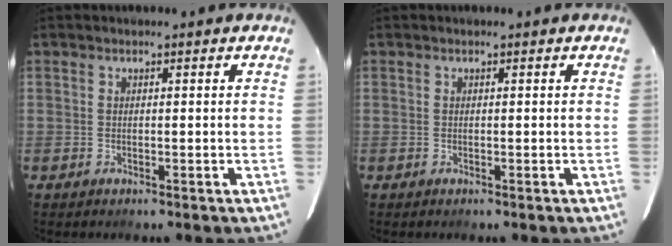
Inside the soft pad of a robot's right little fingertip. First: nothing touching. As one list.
[{"total": 0.0}]